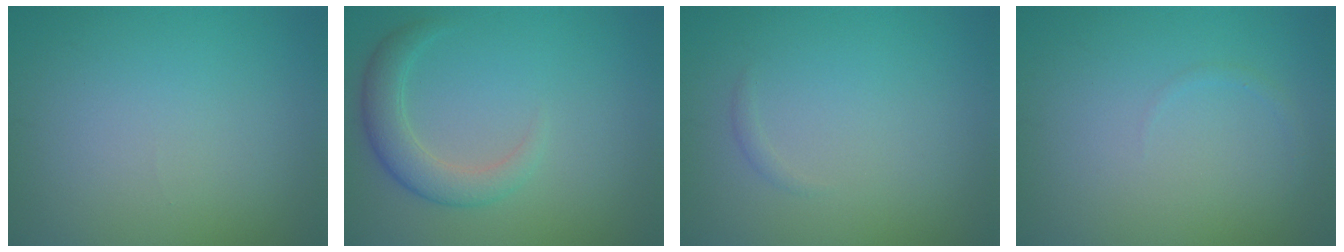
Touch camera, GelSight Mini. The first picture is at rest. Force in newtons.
{"total": 3.2, "press": 3.2, "slide": 0.2}
{"total": 0.5, "press": 0.5, "slide": 0.0}
{"total": 0.5, "press": 0.5, "slide": 0.1}